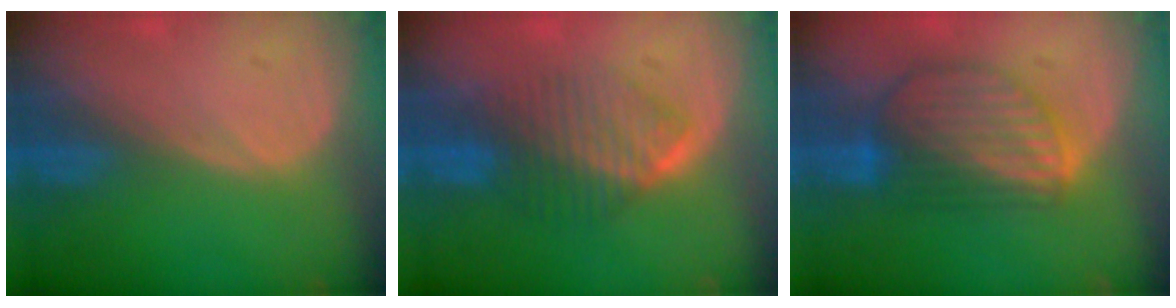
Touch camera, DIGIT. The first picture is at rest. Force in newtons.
{"total": 6.5, "press": 6.4, "slide": 1.0}
{"total": 8.9, "press": 7.7, "slide": 4.4}